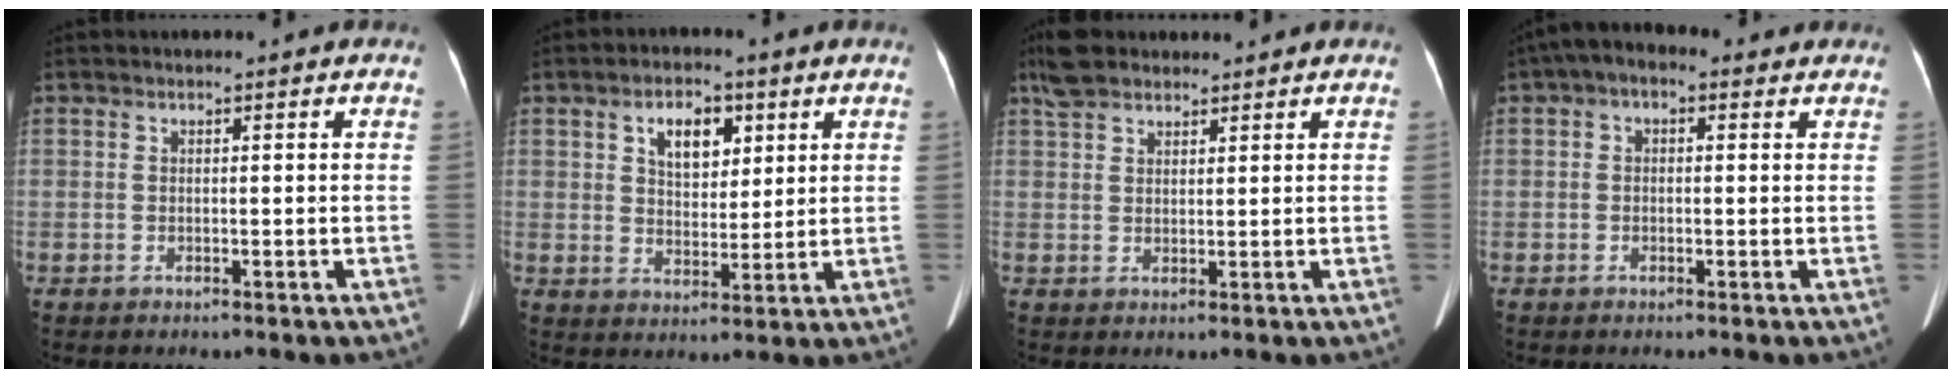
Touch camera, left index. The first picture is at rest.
{"total": 6.5, "force": [2.9, 3.6, 4.6], "torque": [-0.077, 0.013, 0.050]}
{"total": 5.6, "force": [4.6, 2.2, 2.5], "torque": [-0.058, 0.025, 0.091]}
{"total": 4.5, "force": [2.1, 2.5, 3.2], "torque": [-0.053, 0.031, 0.024]}